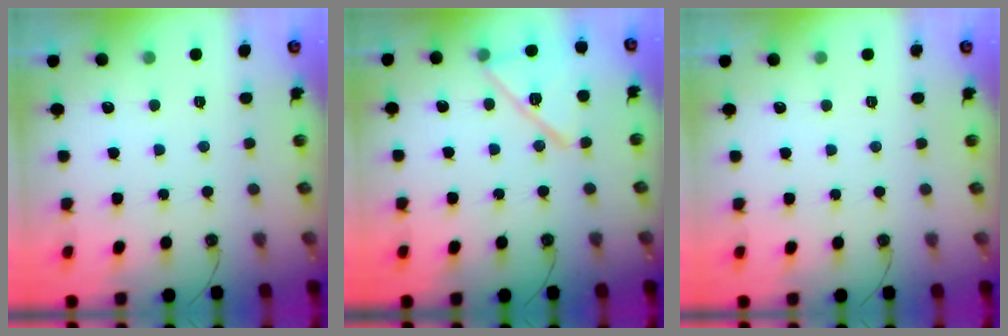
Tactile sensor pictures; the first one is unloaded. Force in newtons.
{"total": 16.1, "press": 13.2, "slide": 9.3}
{"total": 0.0}